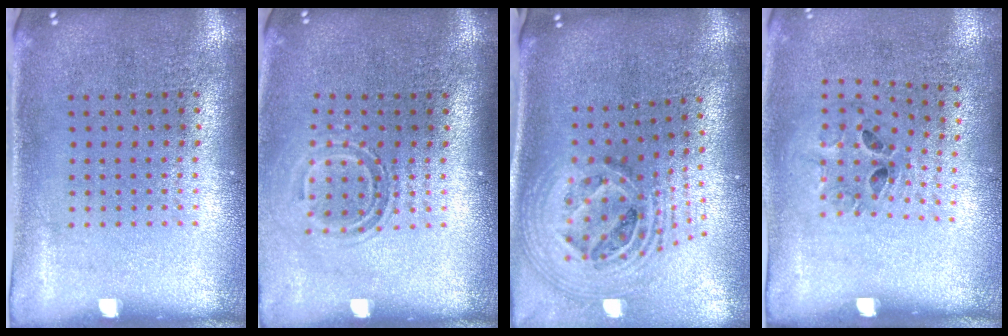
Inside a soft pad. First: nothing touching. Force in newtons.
{"total": 1.6, "press": 1.1, "slide": 1.2}
{"total": 2.8, "press": 1.8, "slide": 2.1}
{"total": 1.3, "press": 0.7, "slide": 1.1}